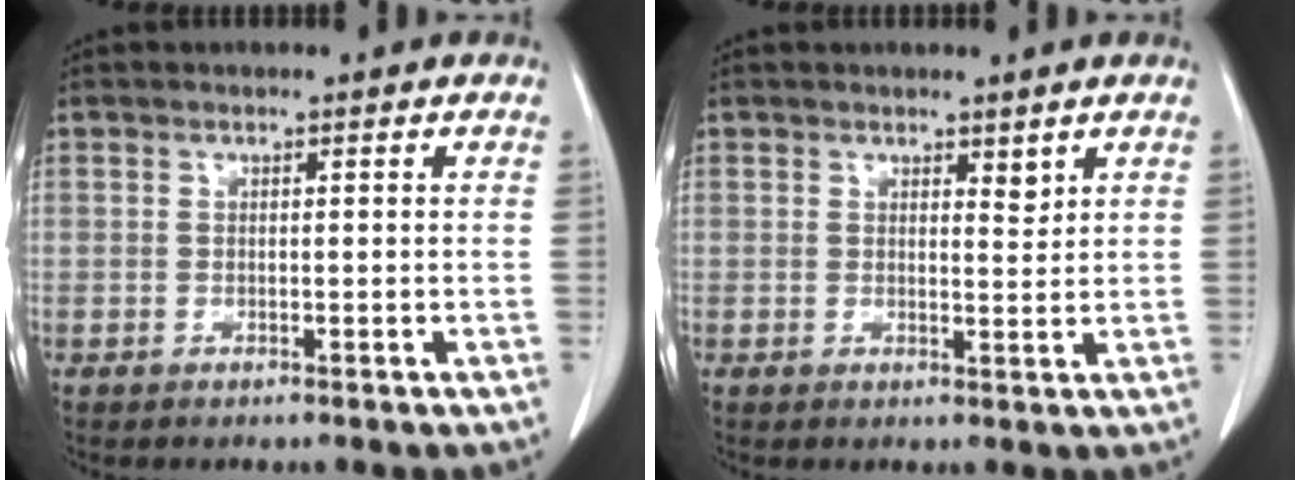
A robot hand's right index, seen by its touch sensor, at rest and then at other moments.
{"total": 1.7, "force": [1.2, 0.5, 1.0], "torque": [-0.013, -0.010, 0.020]}